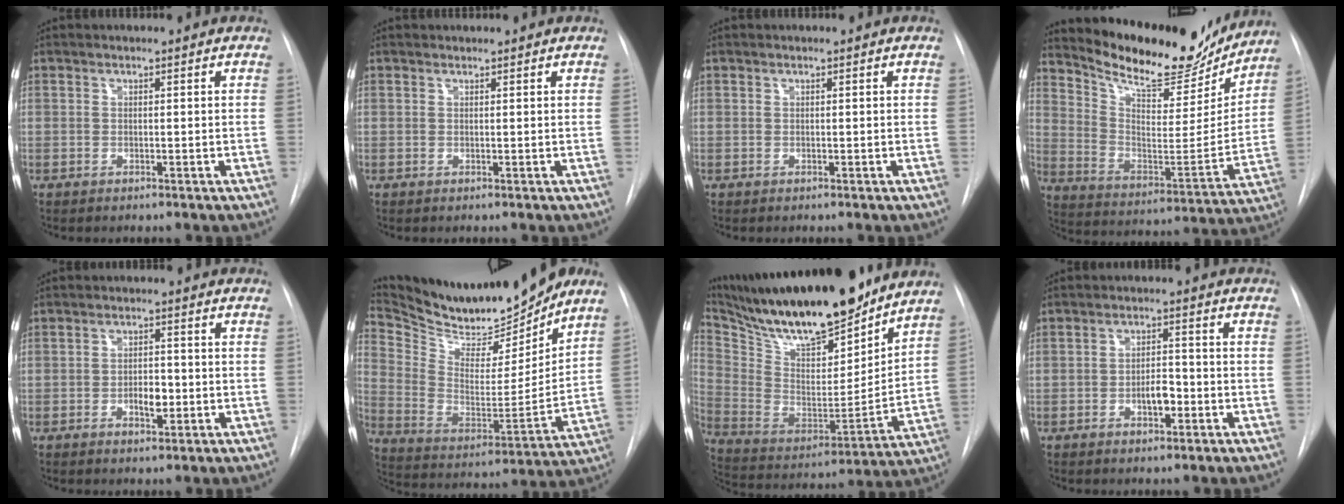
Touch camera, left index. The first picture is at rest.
{"total": 0.0}
{"total": 0.0}
{"total": 20.3, "force": [18.1, 5.5, 7.3], "torque": [-0.123, -0.031, 0.271]}
{"total": 3.5, "force": [-1.6, 1.5, 2.7], "torque": [-0.041, -0.002, -0.023]}
{"total": 18.5, "force": [16.9, 4.4, 6.1], "torque": [-0.117, -0.032, 0.280]}
{"total": 26.0, "force": [21.6, 5.3, 13.4], "torque": [-0.255, -0.019, 0.354]}
{"total": 3.7, "force": [-2.0, 1.4, 2.8], "torque": [-0.041, -0.001, -0.031]}